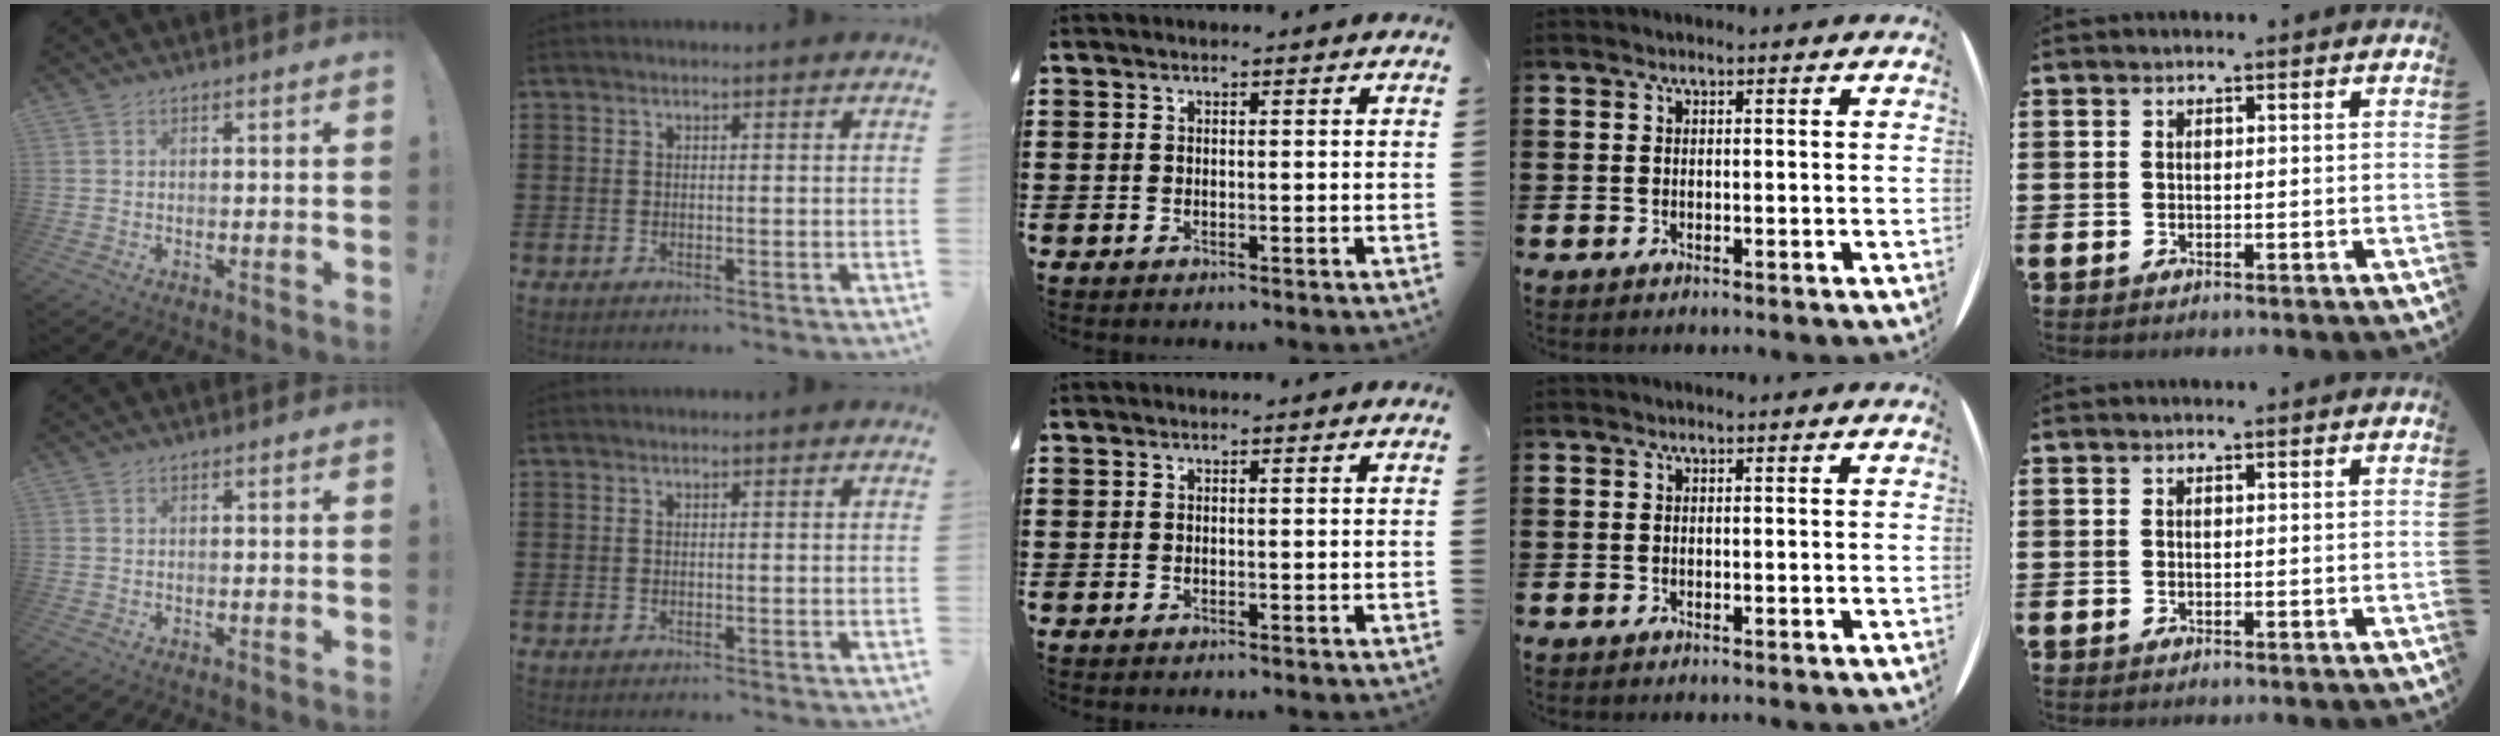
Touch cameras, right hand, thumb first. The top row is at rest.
{}